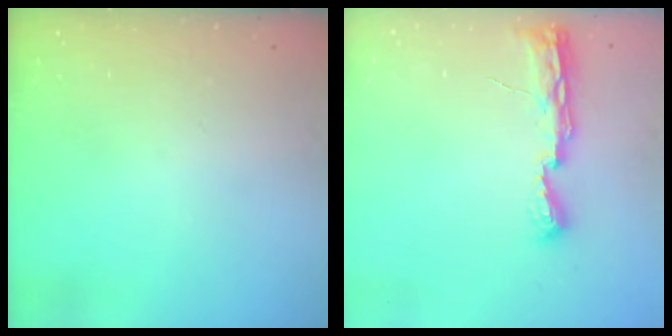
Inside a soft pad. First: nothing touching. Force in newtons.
{"total": 8.0, "press": 8.0, "slide": 0.8}